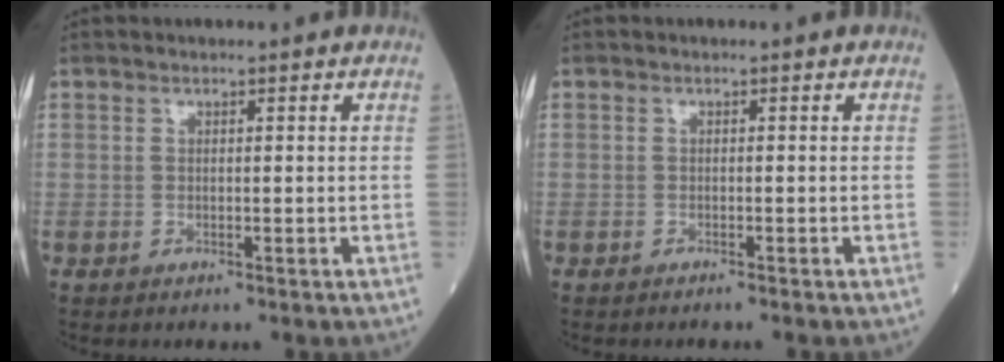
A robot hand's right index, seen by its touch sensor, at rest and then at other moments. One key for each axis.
{"total": 1.1, "fx": -1.0, "fy": -0.1, "fz": 0.5, "tx": -0.006, "ty": 0.002, "tz": -0.013}